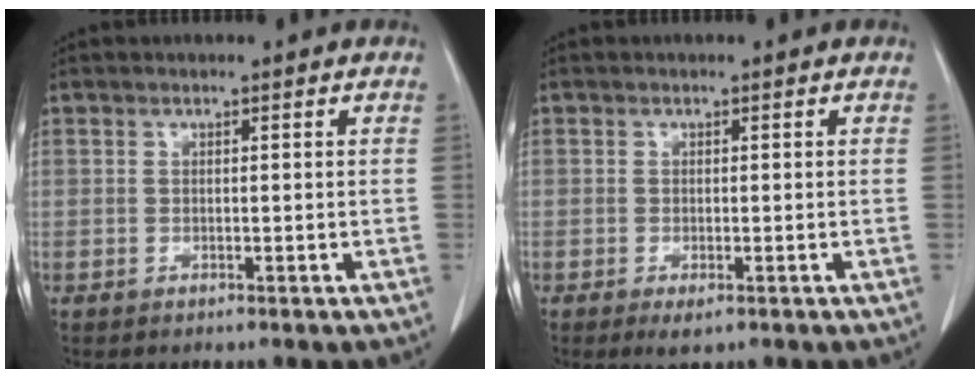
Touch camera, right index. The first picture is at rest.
{"total": 1.9, "force": [-1.0, 0.6, 1.5], "torque": [-0.021, -0.004, -0.013]}